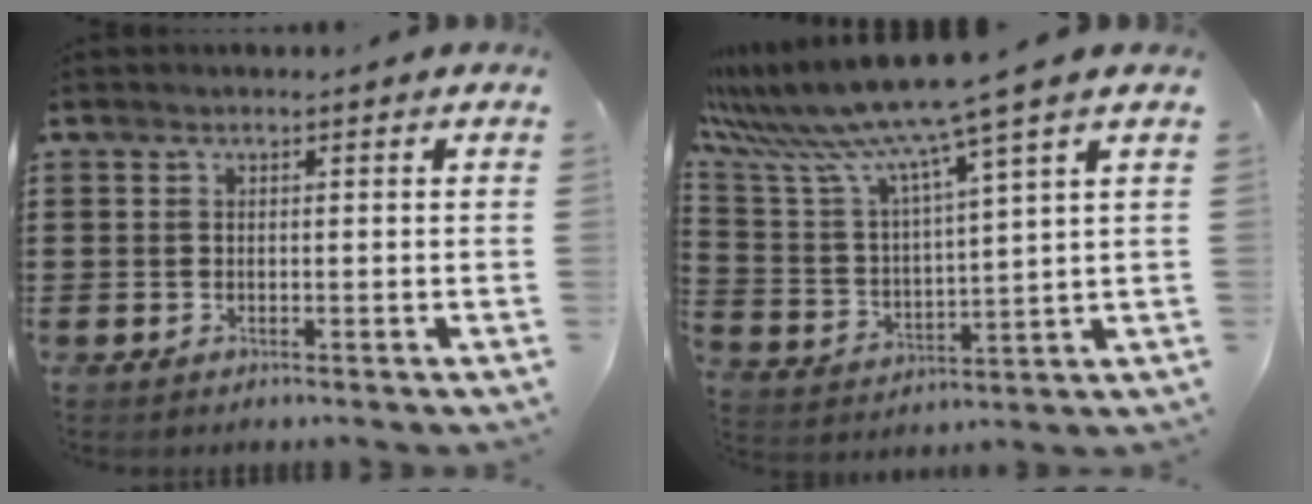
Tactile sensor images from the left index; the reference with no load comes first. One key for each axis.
{"total": 9.5, "fx": 7.7, "fy": -0.9, "fz": 5.4, "tx": -0.139, "ty": -0.056, "tz": 0.121}